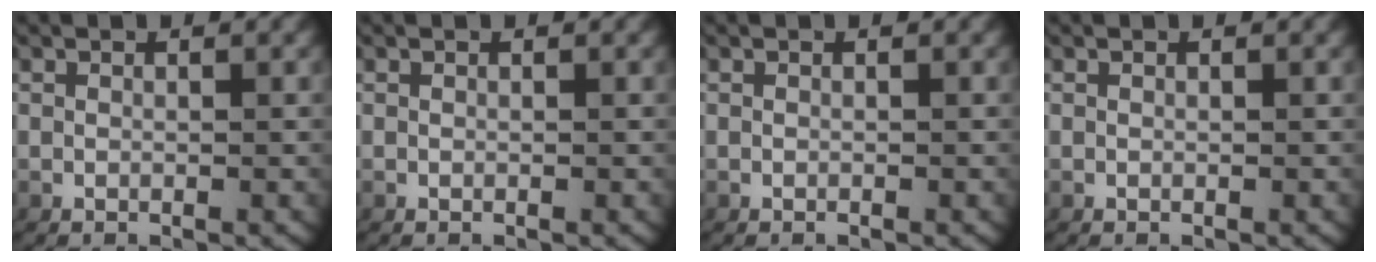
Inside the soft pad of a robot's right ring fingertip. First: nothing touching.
{"total": 0.0}
{"total": 0.0}
{"total": 0.0}